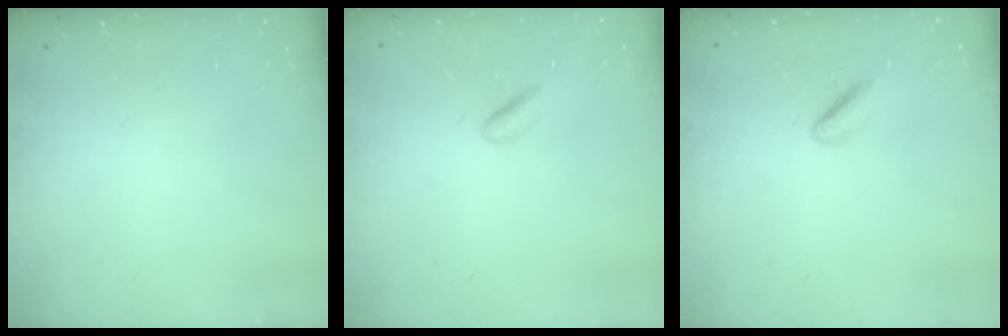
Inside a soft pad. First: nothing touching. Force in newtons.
{"total": 2.5, "press": 2.4, "slide": 0.8}
{"total": 2.2, "press": 1.8, "slide": 1.2}